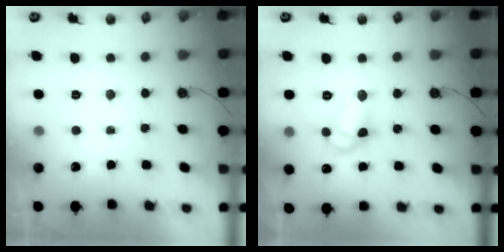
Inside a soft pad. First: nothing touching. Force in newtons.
{"total": 11.1, "press": 11.0, "slide": 0.7}